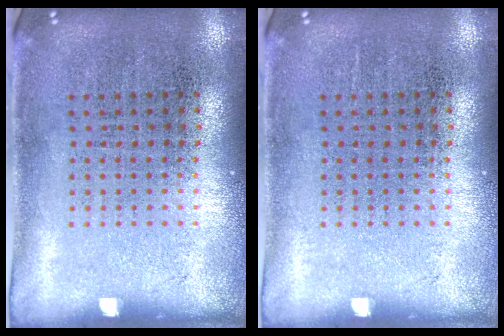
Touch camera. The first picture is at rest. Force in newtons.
{"total": 0.0}